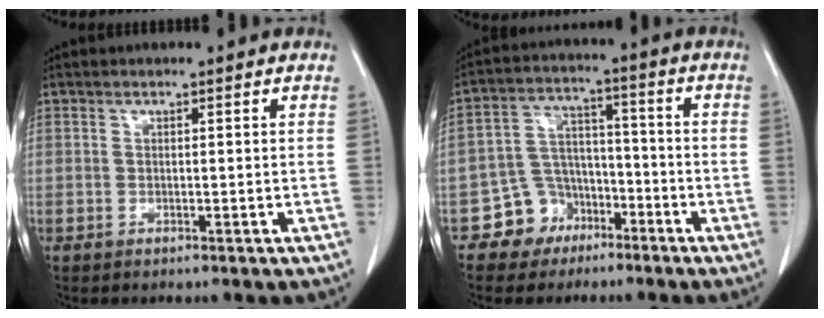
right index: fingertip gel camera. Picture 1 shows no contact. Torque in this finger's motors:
{"motor_torque": [-0.13, -0.18, -0.24, -0.11]}